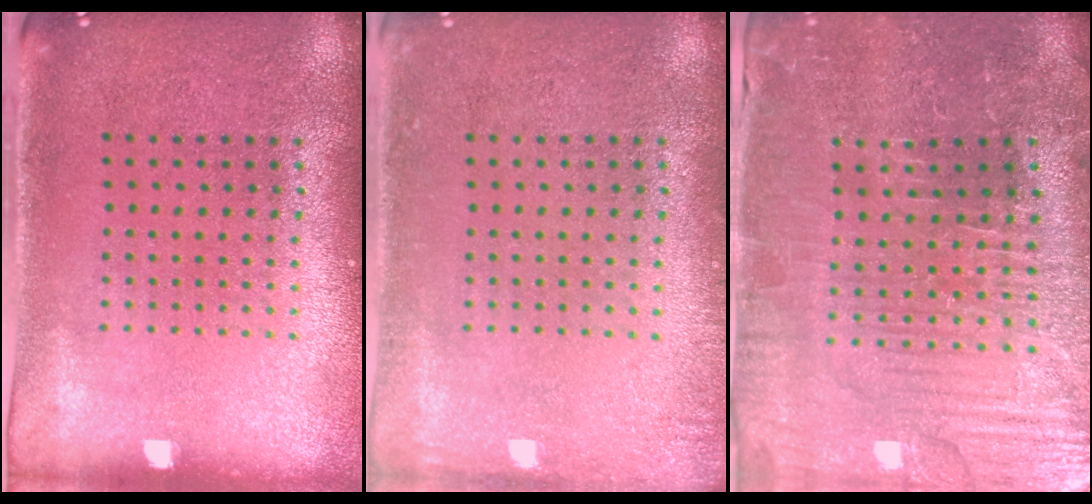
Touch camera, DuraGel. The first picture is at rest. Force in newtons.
{"total": 1.3, "press": 1.2, "slide": 0.2}
{"total": 3.6, "press": 3.6, "slide": 0.4}